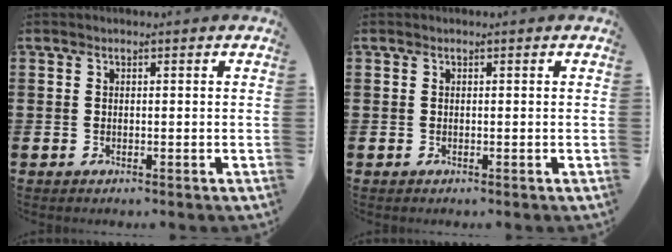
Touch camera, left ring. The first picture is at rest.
{"total": 0.0}